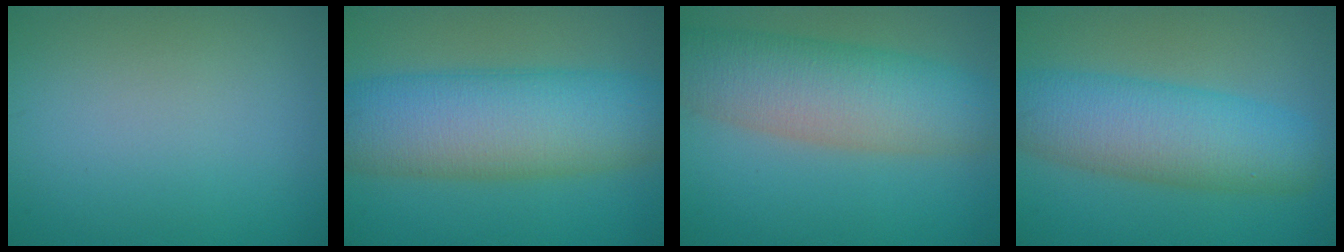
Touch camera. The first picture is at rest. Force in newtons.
{"total": 11.2, "press": 11.2, "slide": 0.2}
{"total": 8.9, "press": 8.9, "slide": 0.5}
{"total": 8.4, "press": 8.4, "slide": 0.2}